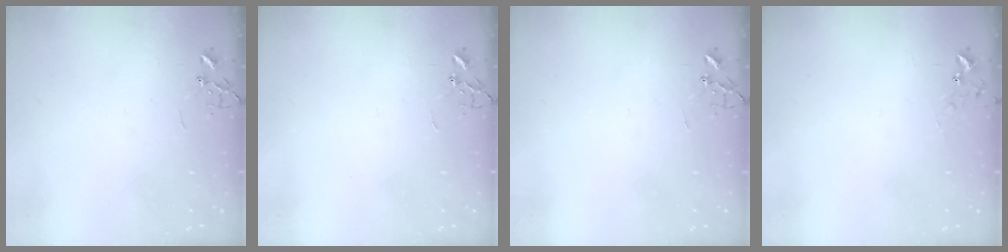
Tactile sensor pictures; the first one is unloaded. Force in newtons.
{"total": 0.0}
{"total": 0.0}
{"total": 5.0, "press": 5.0, "slide": 0.5}